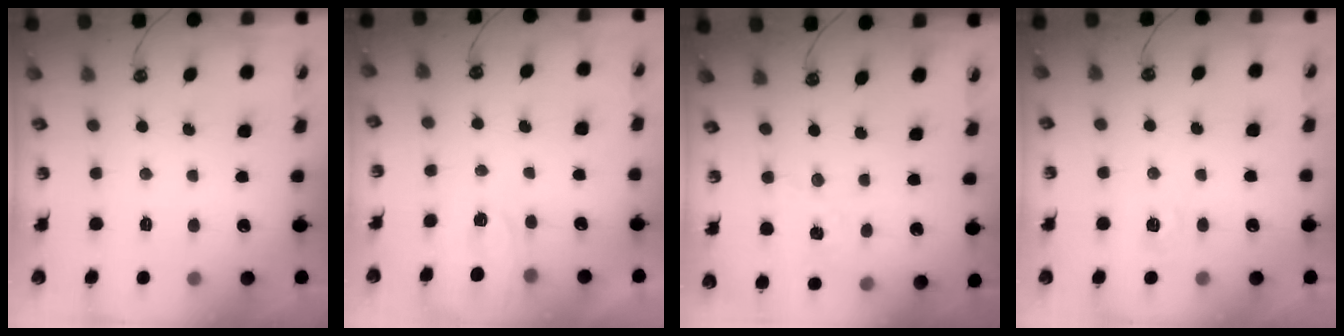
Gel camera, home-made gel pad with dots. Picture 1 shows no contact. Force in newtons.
{"total": 2.0, "press": 2.0, "slide": 0.3}
{"total": 1.9, "press": 1.9, "slide": 0.2}
{"total": 4.1, "press": 4.1, "slide": 0.5}